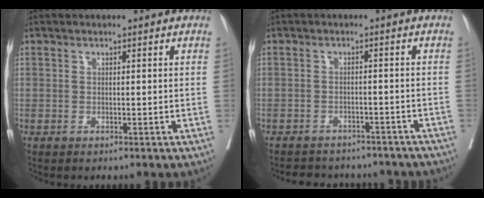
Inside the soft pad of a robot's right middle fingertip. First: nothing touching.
{"total": 12.2, "force": [-11.0, 4.2, 3.3], "torque": [-0.054, 0.008, -0.121]}